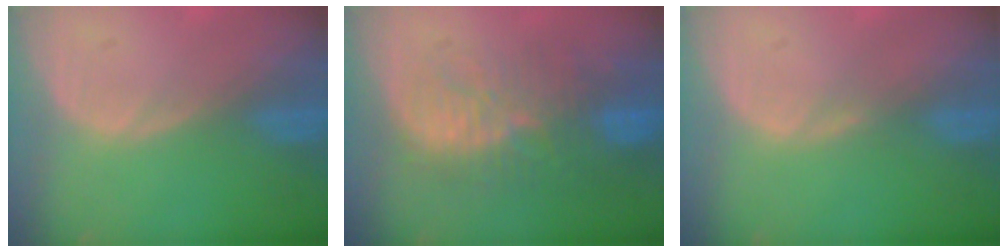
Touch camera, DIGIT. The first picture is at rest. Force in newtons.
{"total": 11.4, "press": 10.0, "slide": 5.5}
{"total": 0.7, "press": 0.7, "slide": 0.2}